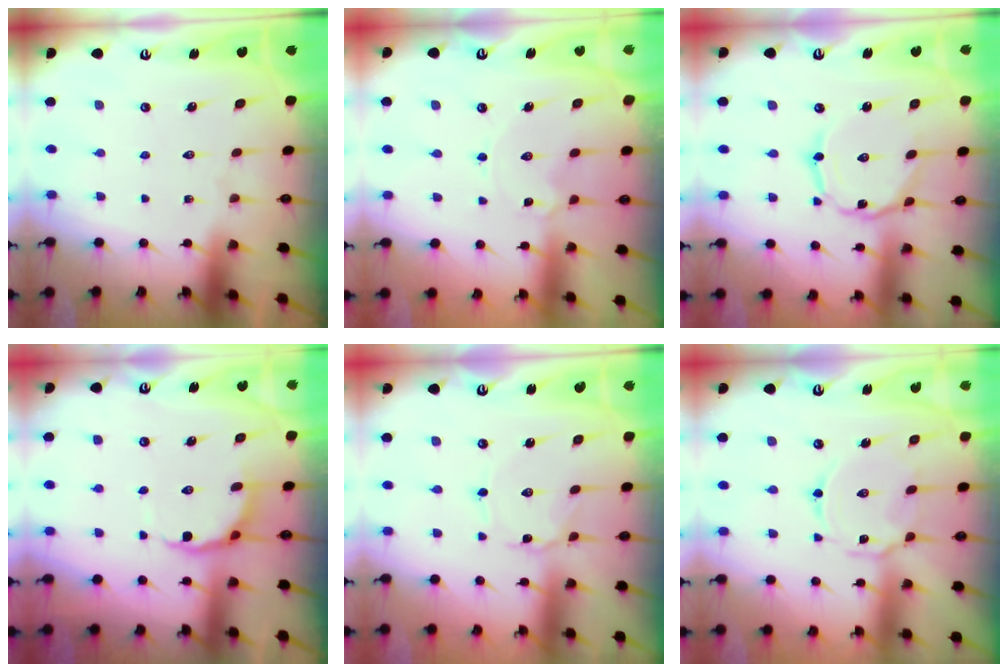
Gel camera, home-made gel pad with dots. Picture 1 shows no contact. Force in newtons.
{"total": 1.8, "press": 1.8, "slide": 0.3}
{"total": 5.0, "press": 5.0, "slide": 0.3}
{"total": 6.6, "press": 6.0, "slide": 2.8}
{"total": 1.0, "press": 1.0, "slide": 0.1}
{"total": 6.7, "press": 6.7, "slide": 0.5}